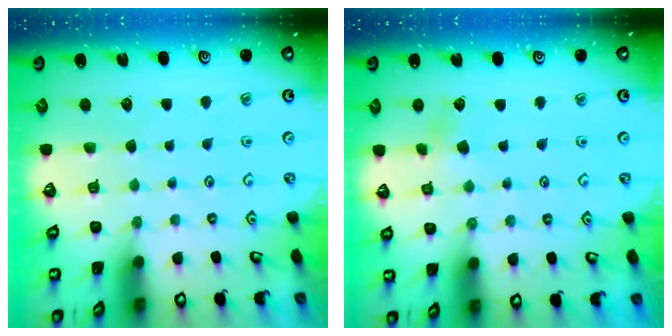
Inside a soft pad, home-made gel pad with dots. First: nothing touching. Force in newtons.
{"total": 1.8, "press": 1.8, "slide": 0.2}